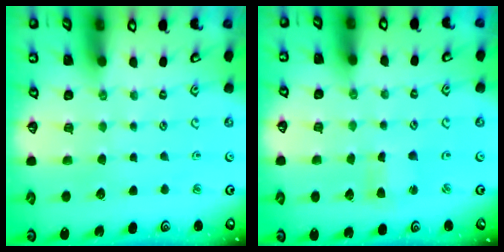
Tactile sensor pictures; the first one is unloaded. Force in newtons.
{"total": 2.3, "press": 2.3, "slide": 0.4}